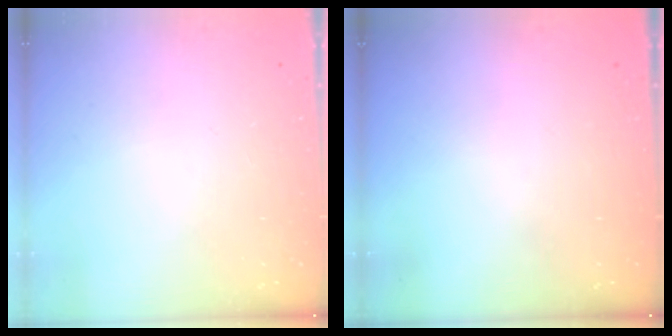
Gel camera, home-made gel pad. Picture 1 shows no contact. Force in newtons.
{"total": 0.0}